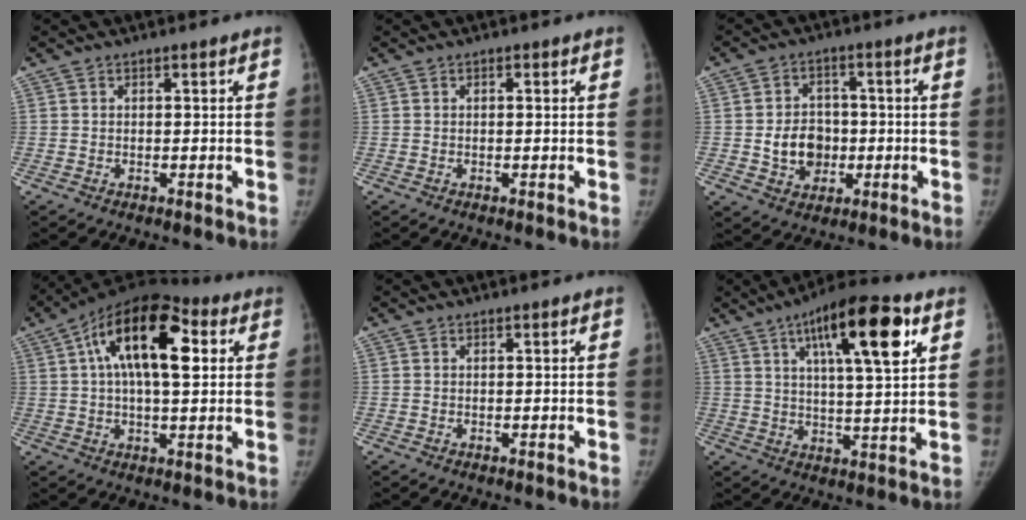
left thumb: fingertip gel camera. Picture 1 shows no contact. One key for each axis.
{"total": 0.5, "fx": 0.1, "fy": 0.3, "fz": 0.5, "tx": -0.009, "ty": 0.001, "tz": 0.001}
{"total": 8.7, "fx": -1.2, "fy": 7.2, "fz": 4.7, "tx": -0.043, "ty": 0.013, "tz": -0.014}
{"total": 18.8, "fx": 5.2, "fy": 8.7, "fz": 15.8, "tx": -0.246, "ty": 0.016, "tz": 0.071}
{"total": 0.0}
{"total": 16.8, "fx": 7.4, "fy": 4.5, "fz": 14.4, "tx": -0.208, "ty": -0.015, "tz": 0.113}